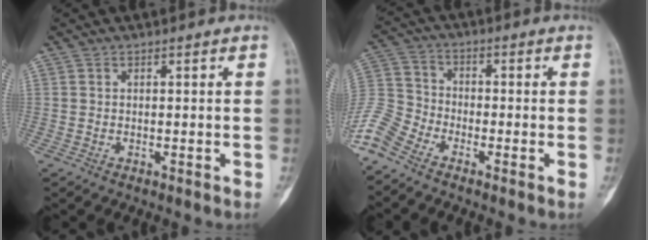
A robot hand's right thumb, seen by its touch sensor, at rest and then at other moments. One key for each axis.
{"total": 8.0, "fx": -6.1, "fy": 3.7, "fz": 3.7, "tx": -0.087, "ty": 0.019, "tz": -0.137}